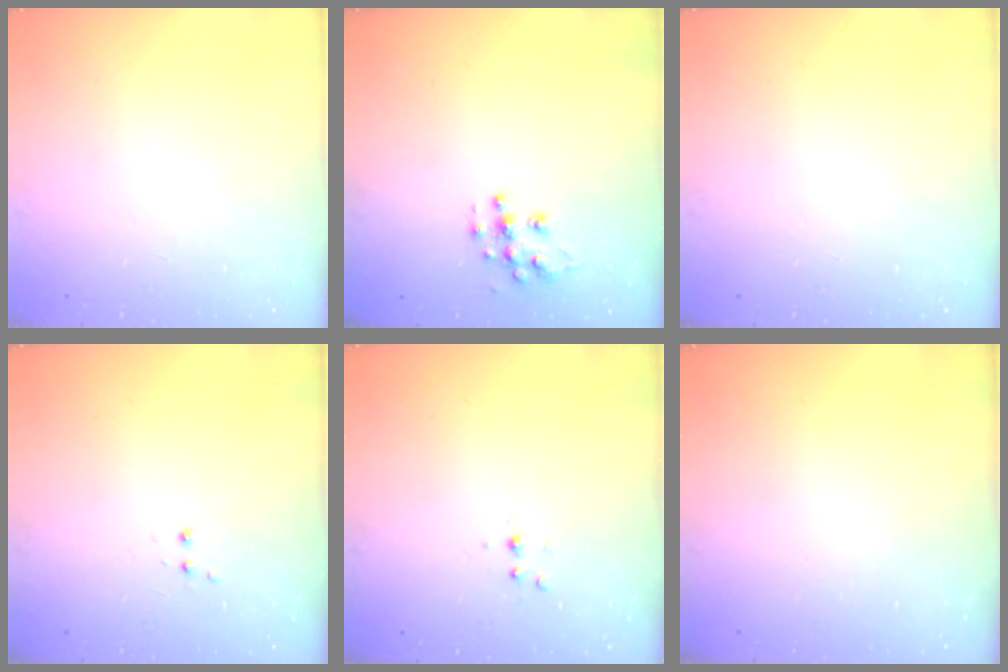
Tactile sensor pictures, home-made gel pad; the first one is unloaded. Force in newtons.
{"total": 9.9, "press": 9.9, "slide": 0.7}
{"total": 0.0}
{"total": 2.8, "press": 2.8, "slide": 0.6}
{"total": 3.1, "press": 2.7, "slide": 1.6}
{"total": 0.0}